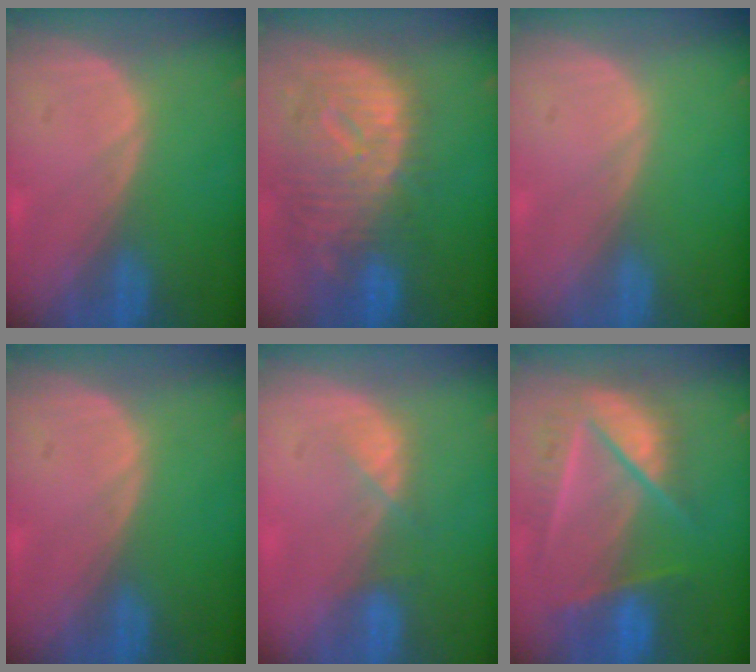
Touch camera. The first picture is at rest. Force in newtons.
{"total": 12.2, "press": 10.5, "slide": 6.1}
{"total": 0.0}
{"total": 0.0}
{"total": 2.6, "press": 2.5, "slide": 0.8}
{"total": 9.7, "press": 8.3, "slide": 5.1}